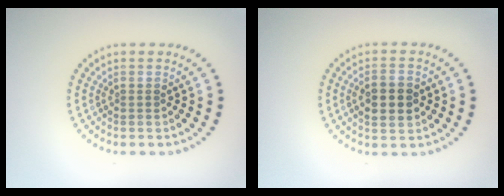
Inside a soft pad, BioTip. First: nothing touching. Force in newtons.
{"total": 3.6, "press": 3.6, "slide": 0.2}